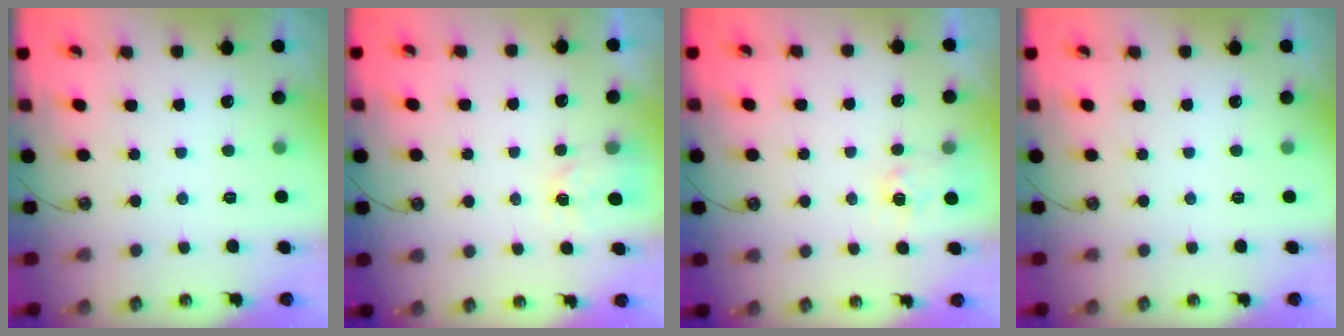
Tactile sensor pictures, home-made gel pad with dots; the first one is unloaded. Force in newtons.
{"total": 3.0, "press": 3.0, "slide": 0.3}
{"total": 3.7, "press": 3.6, "slide": 0.3}
{"total": 0.0}